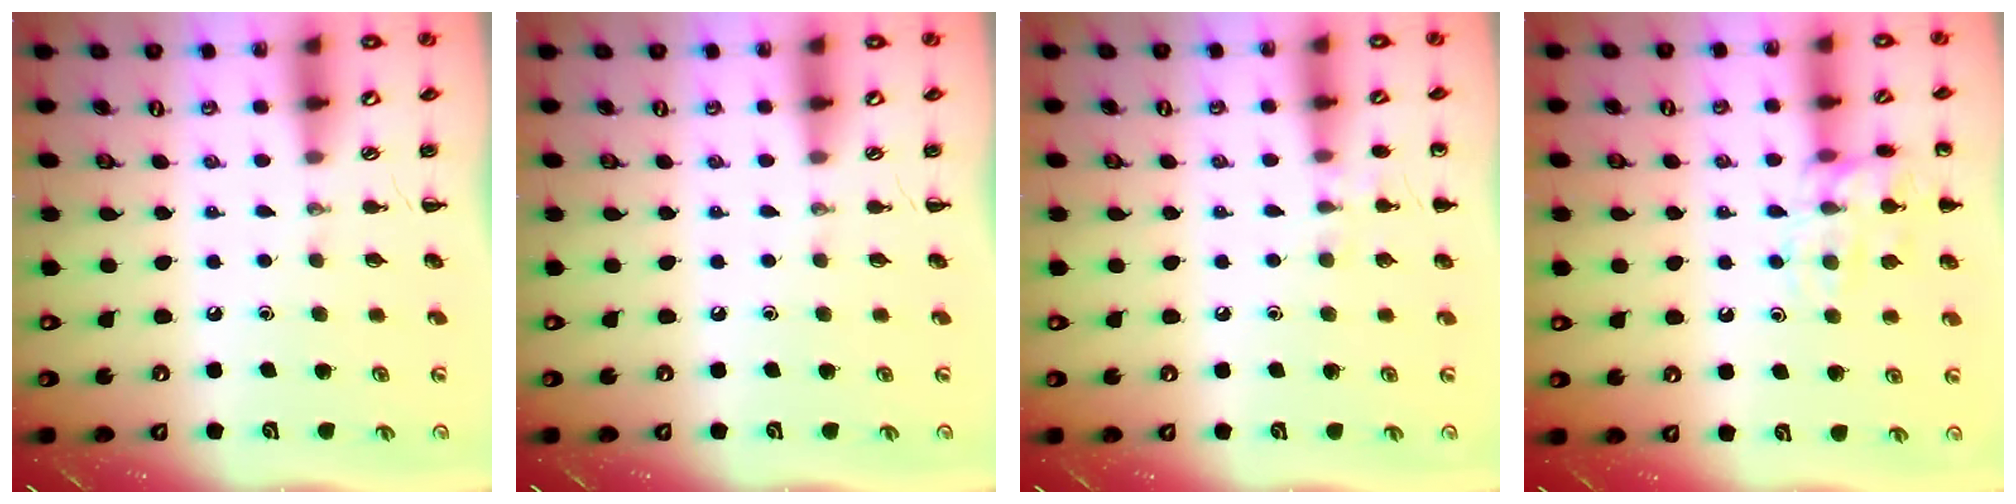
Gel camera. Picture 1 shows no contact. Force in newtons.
{"total": 0.0}
{"total": 5.4, "press": 5.1, "slide": 1.6}
{"total": 13.7, "press": 13.7, "slide": 0.8}